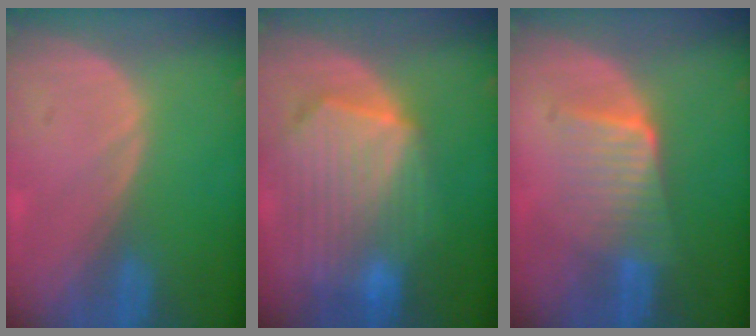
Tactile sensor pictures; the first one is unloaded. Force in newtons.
{"total": 10.6, "press": 9.2, "slide": 5.2}
{"total": 6.8, "press": 6.0, "slide": 3.2}